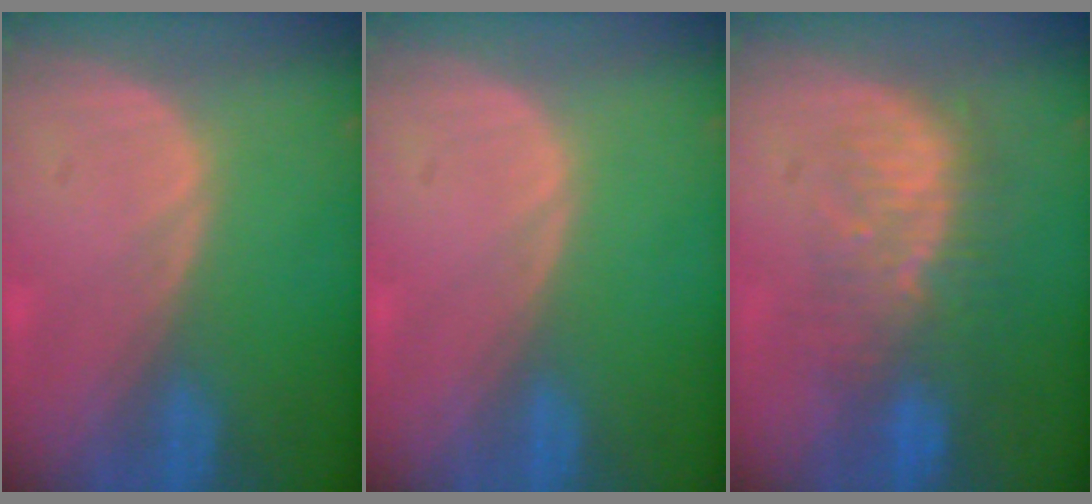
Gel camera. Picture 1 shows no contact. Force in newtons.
{"total": 0.0}
{"total": 9.2, "press": 8.3, "slide": 4.0}